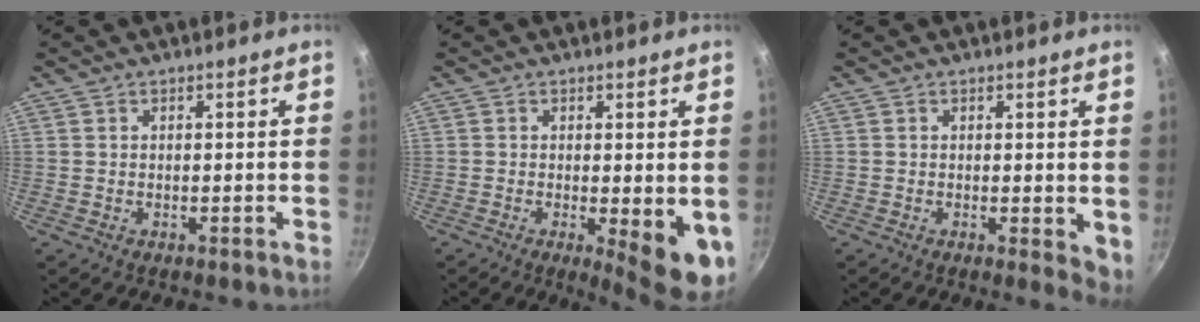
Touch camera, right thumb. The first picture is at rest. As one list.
[{"total": 8.0, "force": [-1.2, 2.1, 7.6], "torque": [-0.087, -0.009, -0.008]}, {"total": 3.8, "force": [0.2, 1.6, 3.4], "torque": [-0.039, -0.010, 0.003]}]